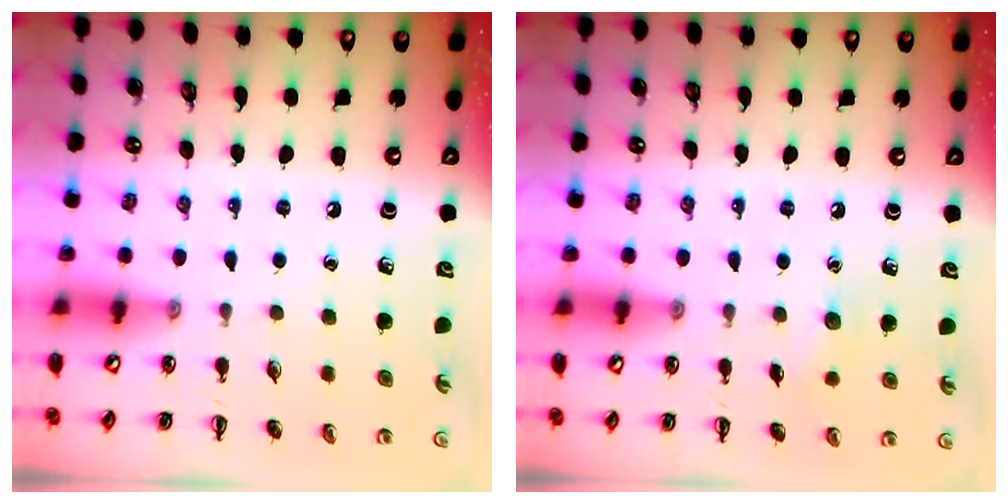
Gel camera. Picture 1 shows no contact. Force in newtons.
{"total": 5.2, "press": 5.1, "slide": 1.1}